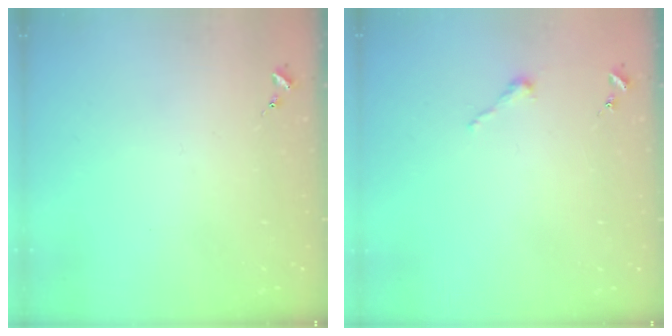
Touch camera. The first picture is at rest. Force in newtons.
{"total": 2.5, "press": 2.5, "slide": 0.2}